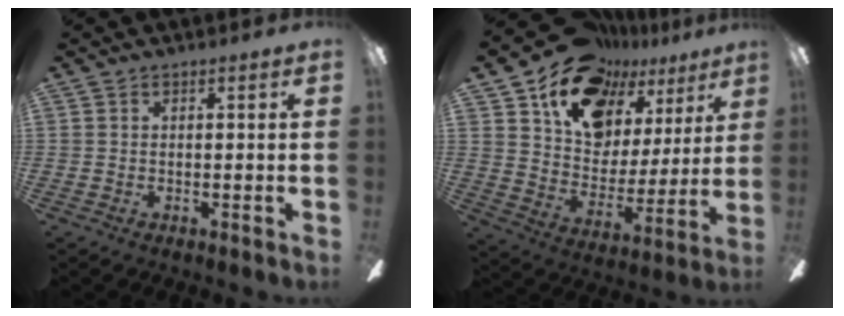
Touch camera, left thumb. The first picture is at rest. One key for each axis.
{"total": 16.9, "fx": 12.8, "fy": 9.4, "fz": 5.6, "tx": -0.117, "ty": -0.086, "tz": 0.233}